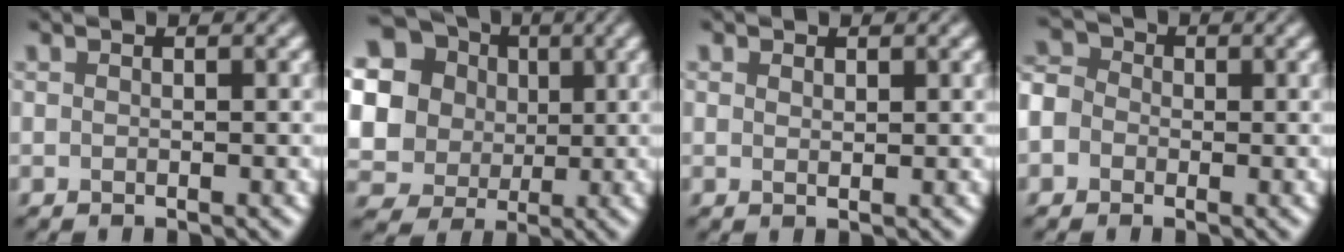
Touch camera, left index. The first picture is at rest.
{"total": 19.3, "force": [4.6, 17.3, 7.0], "torque": [-0.215, 0.011, 0.062]}
{"total": 0.7, "force": [0.5, 0.4, 0.4], "torque": [-0.006, -0.002, 0.009]}
{"total": 4.3, "force": [-0.7, 3.9, 1.8], "torque": [-0.032, 0.019, -0.036]}